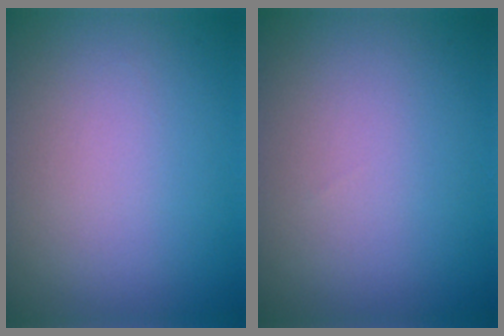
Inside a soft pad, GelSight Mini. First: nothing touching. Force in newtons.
{"total": 0.0}